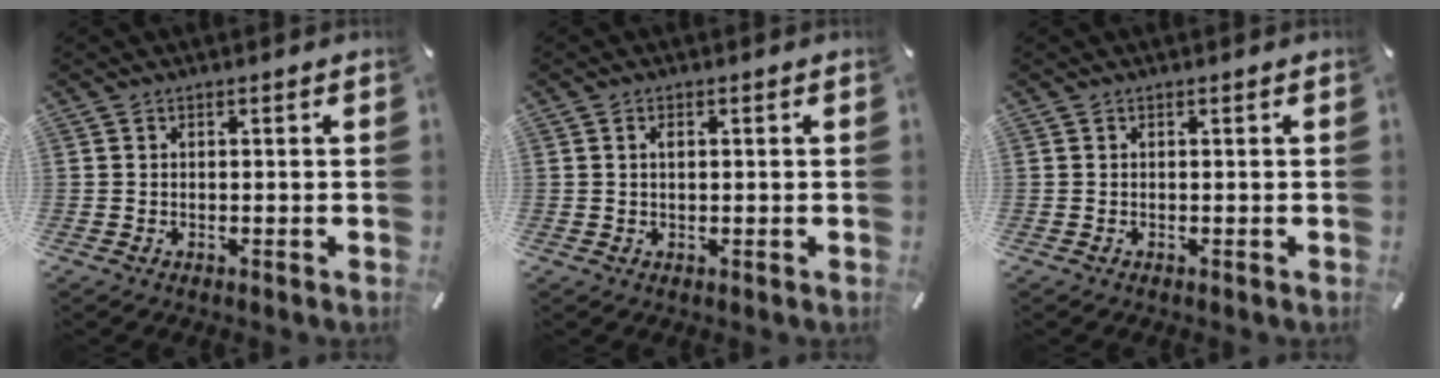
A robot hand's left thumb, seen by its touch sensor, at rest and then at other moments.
{"total": 1.3, "force": [0.3, 0.7, 1.1], "torque": [-0.022, 0.004, 0.005]}
{"total": 0.0}